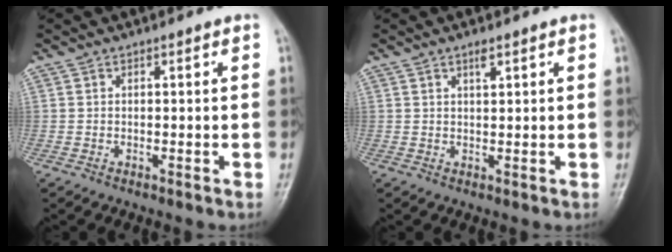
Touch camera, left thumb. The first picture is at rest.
{"total": 2.0, "force": [1.2, 0.6, 1.4], "torque": [-0.023, -0.004, 0.021]}